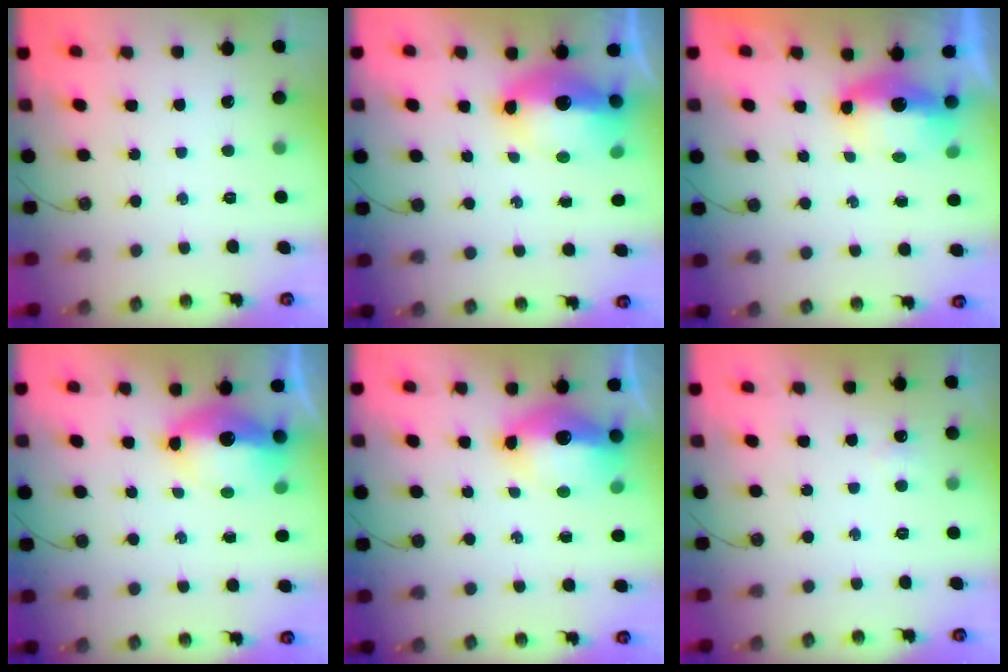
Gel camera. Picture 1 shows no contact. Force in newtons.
{"total": 14.5, "press": 13.9, "slide": 4.0}
{"total": 6.7, "press": 6.6, "slide": 0.5}
{"total": 12.1, "press": 12.0, "slide": 1.6}
{"total": 13.5, "press": 13.4, "slide": 1.3}
{"total": 2.8, "press": 2.7, "slide": 0.6}